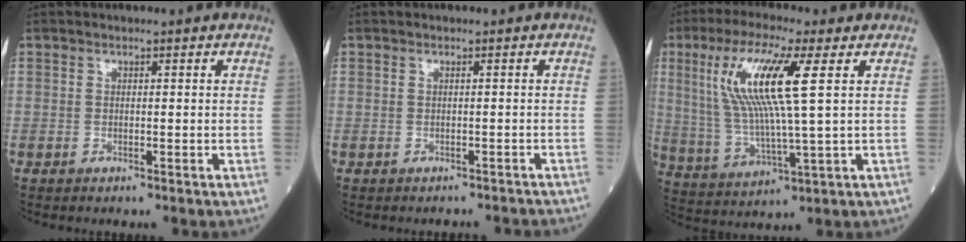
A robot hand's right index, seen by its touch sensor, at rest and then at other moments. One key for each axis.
{"total": 3.1, "fx": -2.9, "fy": 0.8, "fz": 0.7, "tx": -0.004, "ty": -0.002, "tz": -0.028}
{"total": 13.8, "fx": 4.2, "fy": 0.6, "fz": 13.1, "tx": -0.285, "ty": 0.005, "tz": 0.079}